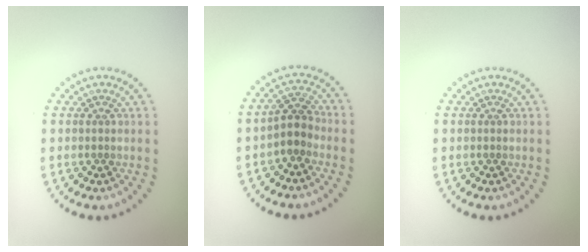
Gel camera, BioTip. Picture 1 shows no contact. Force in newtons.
{"total": 2.3, "press": 1.8, "slide": 1.3}
{"total": 0.0}